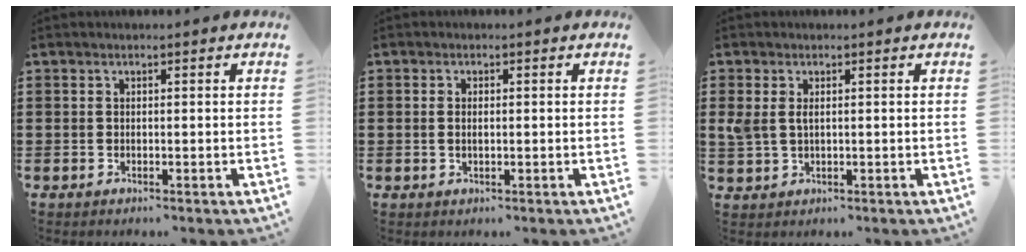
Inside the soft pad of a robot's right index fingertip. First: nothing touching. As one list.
[{"total": 1.3, "force": [0.1, 0.6, 1.2], "torque": [-0.024, 0.004, 0.000]}, {"total": 2.4, "force": [0.7, 1.4, 1.9], "torque": [-0.048, 0.004, 0.009]}]